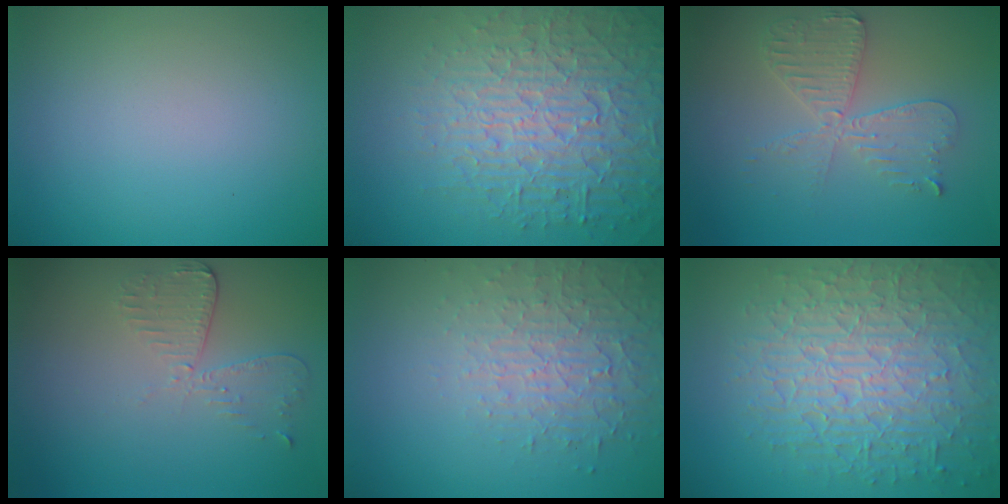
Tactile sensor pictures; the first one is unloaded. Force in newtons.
{"total": 6.4, "press": 6.2, "slide": 1.7}
{"total": 4.1, "press": 3.6, "slide": 1.9}
{"total": 2.7, "press": 2.4, "slide": 1.2}
{"total": 4.8, "press": 3.5, "slide": 3.3}
{"total": 10.0, "press": 6.7, "slide": 7.4}